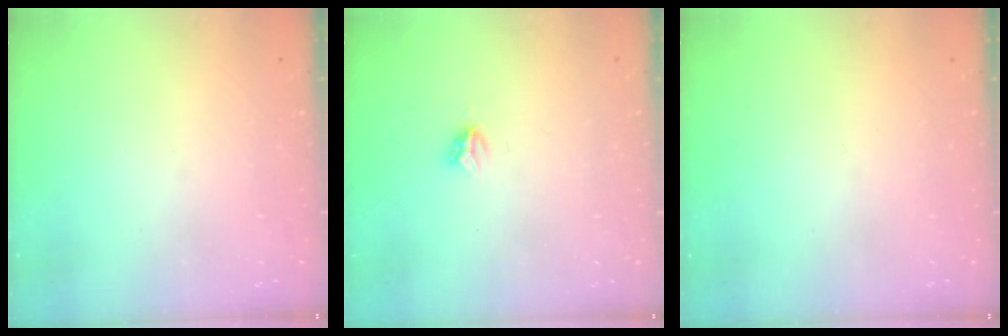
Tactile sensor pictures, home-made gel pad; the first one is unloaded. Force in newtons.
{"total": 2.8, "press": 2.7, "slide": 0.4}
{"total": 0.0}